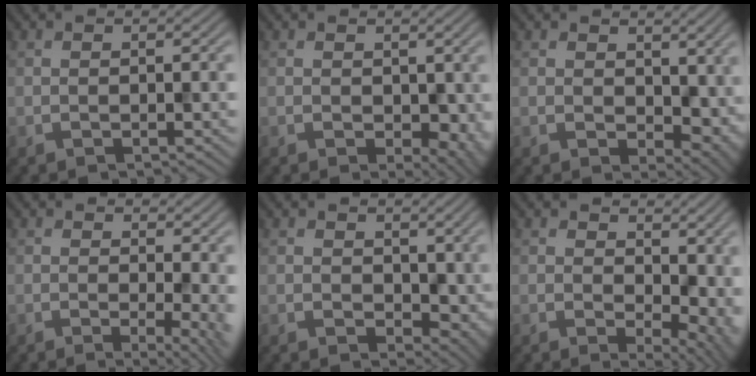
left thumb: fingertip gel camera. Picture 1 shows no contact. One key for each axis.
{"total": 3.6, "fx": 0.0, "fy": 2.4, "fz": 2.7, "tx": -0.045, "ty": -0.017, "tz": 0.008}
{"total": 5.9, "fx": 1.4, "fy": 4.0, "fz": 4.2, "tx": -0.078, "ty": -0.016, "tz": 0.032}
{"total": 5.2, "fx": 0.8, "fy": 1.2, "fz": 4.9, "tx": -0.060, "ty": -0.005, "tz": 0.009}
{"total": 5.4, "fx": 1.1, "fy": 3.7, "fz": 3.8, "tx": -0.072, "ty": -0.015, "tz": 0.026}
{"total": 8.7, "fx": 2.2, "fy": 5.4, "fz": 6.5, "tx": -0.092, "ty": -0.019, "tz": 0.054}